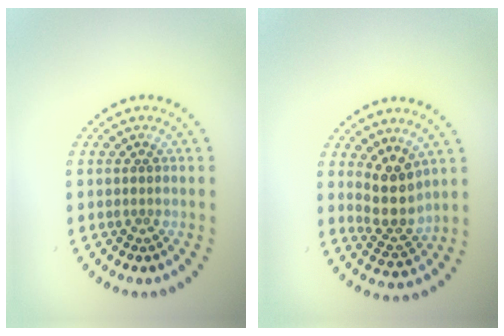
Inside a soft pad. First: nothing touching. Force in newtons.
{"total": 3.6, "press": 3.0, "slide": 1.9}